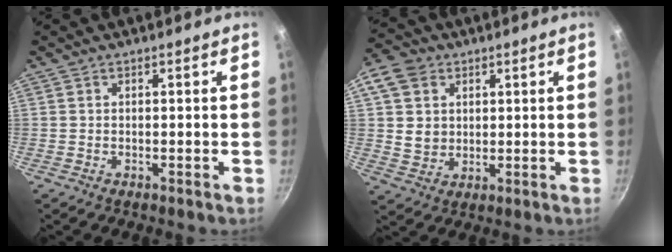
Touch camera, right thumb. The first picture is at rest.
{"total": 9.5, "force": [3.0, 8.0, 4.2], "torque": [-0.047, -0.006, 0.055]}